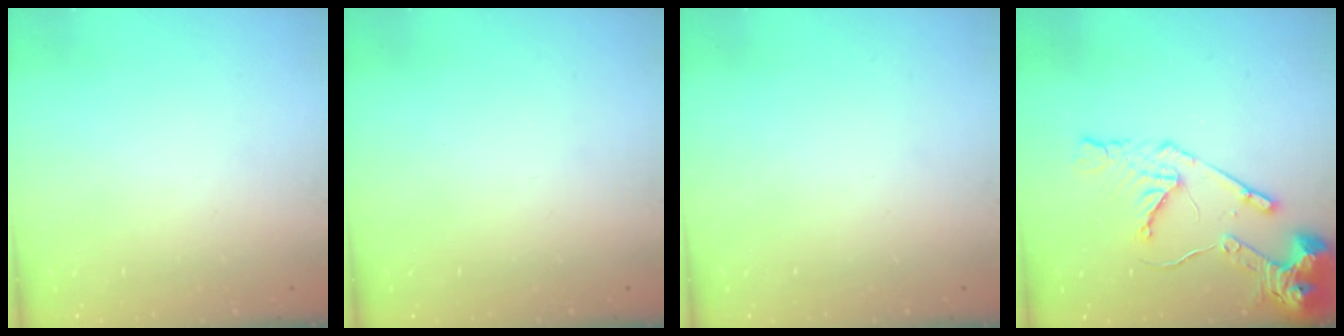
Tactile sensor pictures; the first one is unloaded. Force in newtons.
{"total": 0.0}
{"total": 0.0}
{"total": 16.5, "press": 16.4, "slide": 1.9}